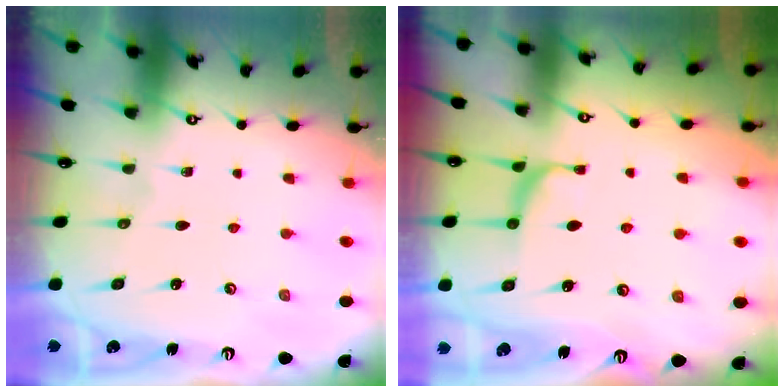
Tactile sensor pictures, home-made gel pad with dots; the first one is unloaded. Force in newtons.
{"total": 1.8, "press": 1.6, "slide": 0.7}